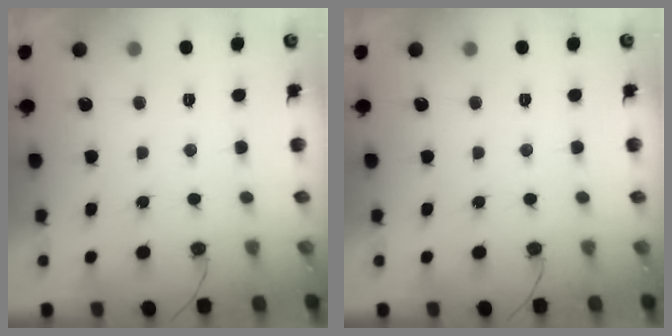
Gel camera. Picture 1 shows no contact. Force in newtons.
{"total": 0.0}